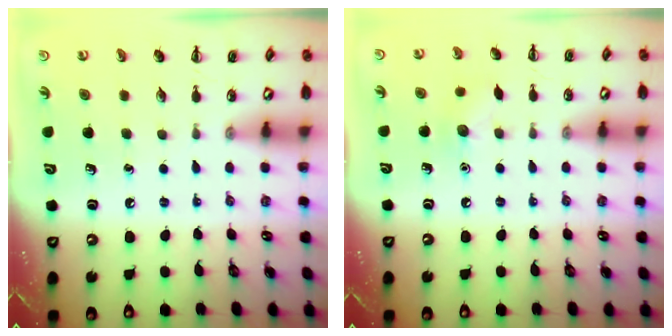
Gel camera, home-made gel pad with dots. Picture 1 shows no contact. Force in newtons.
{"total": 7.1, "press": 6.9, "slide": 1.5}